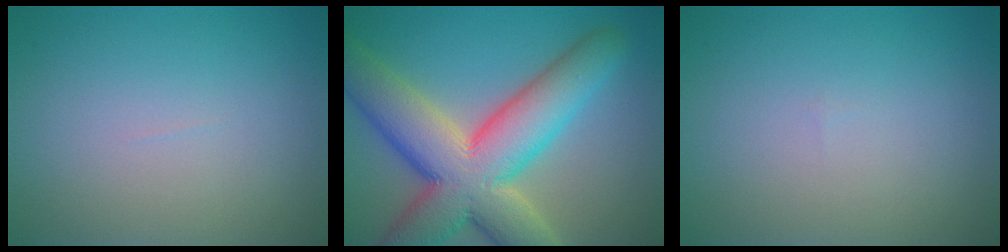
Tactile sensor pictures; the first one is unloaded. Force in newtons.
{"total": 12.6, "press": 12.6, "slide": 1.1}
{"total": 0.0}